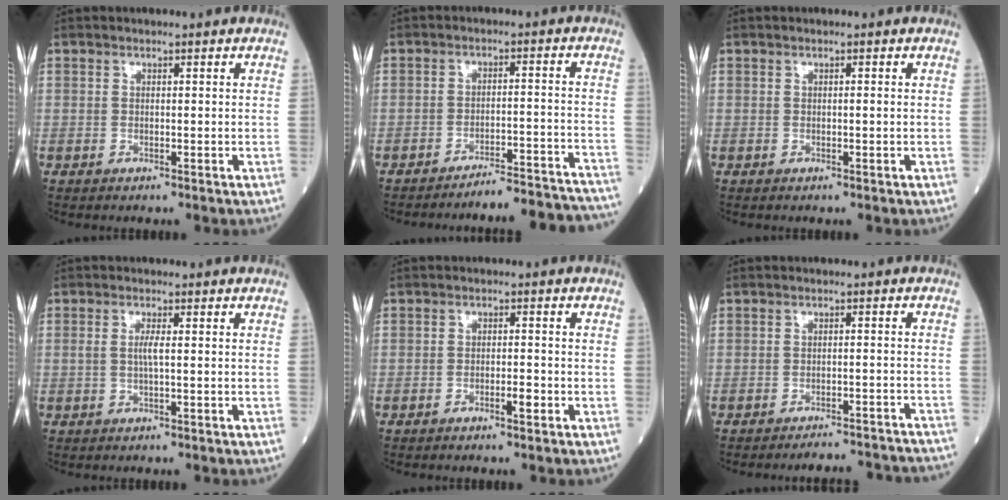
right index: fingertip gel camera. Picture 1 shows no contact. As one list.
[{"total": 16.7, "force": [-16.3, -0.4, 3.3], "torque": [-0.007, 0.008, -0.205]}, {"total": 0.0}, {"total": 1.8, "force": [0.0, 0.1, 1.8], "torque": [-0.039, 0.000, -0.001]}, {"total": 2.0, "force": [-1.2, 0.4, 1.5], "torque": [-0.023, 0.003, -0.021]}, {"total": 12.6, "force": [-12.3, 0.5, 2.8], "torque": [-0.015, 0.001, -0.140]}]